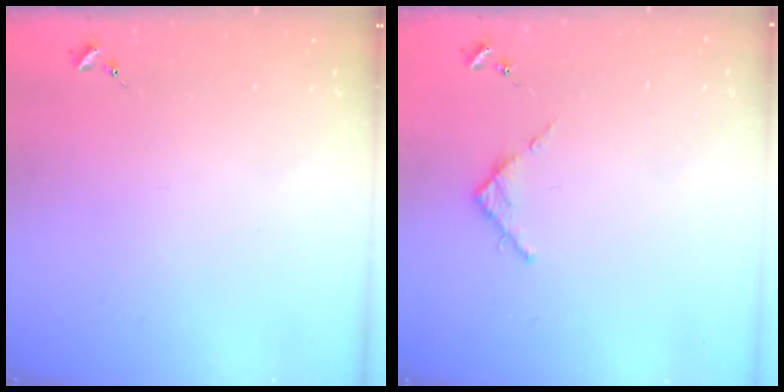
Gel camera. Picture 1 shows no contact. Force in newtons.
{"total": 3.7, "press": 3.7, "slide": 0.5}